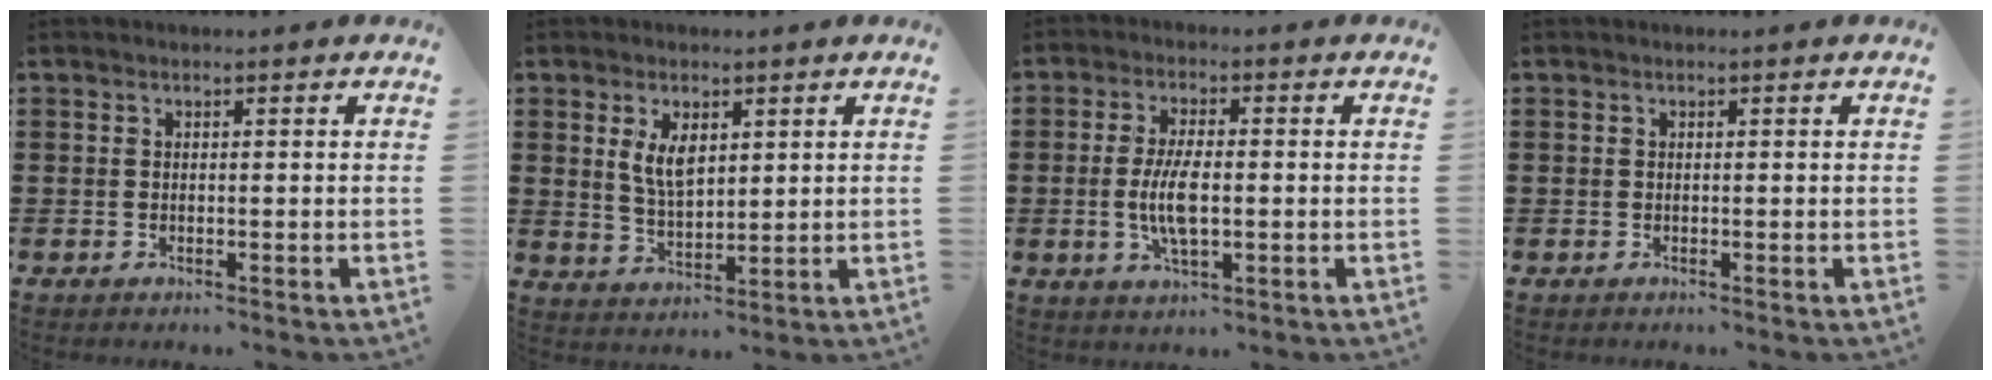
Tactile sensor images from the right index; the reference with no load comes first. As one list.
[{"total": 4.9, "force": [2.0, 2.3, 3.9], "torque": [-0.075, 0.003, 0.033]}, {"total": 6.3, "force": [-0.6, 2.3, 5.8], "torque": [-0.127, -0.004, -0.018]}, {"total": 0.0}]